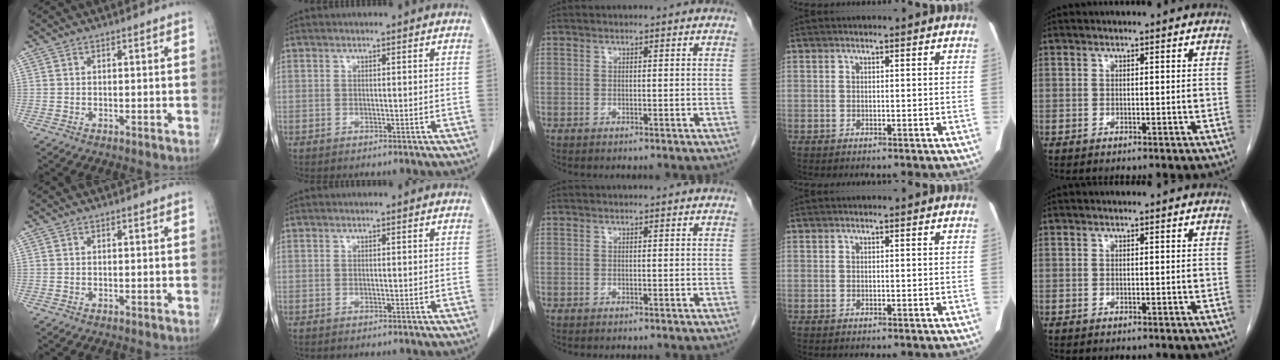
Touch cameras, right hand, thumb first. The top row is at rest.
{}